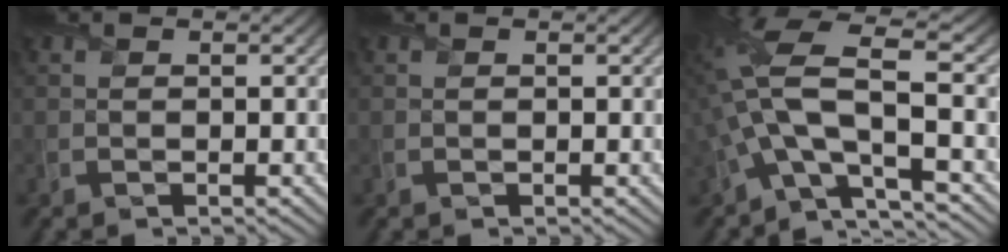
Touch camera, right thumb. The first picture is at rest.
{"total": 0.0}
{"total": 13.6, "force": [-2.6, 4.4, 12.6], "torque": [-0.284, 0.006, -0.052]}